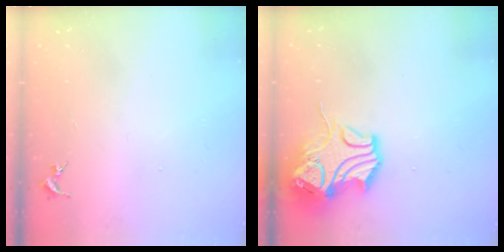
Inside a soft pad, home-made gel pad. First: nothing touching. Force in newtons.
{"total": 14.6, "press": 14.5, "slide": 2.1}